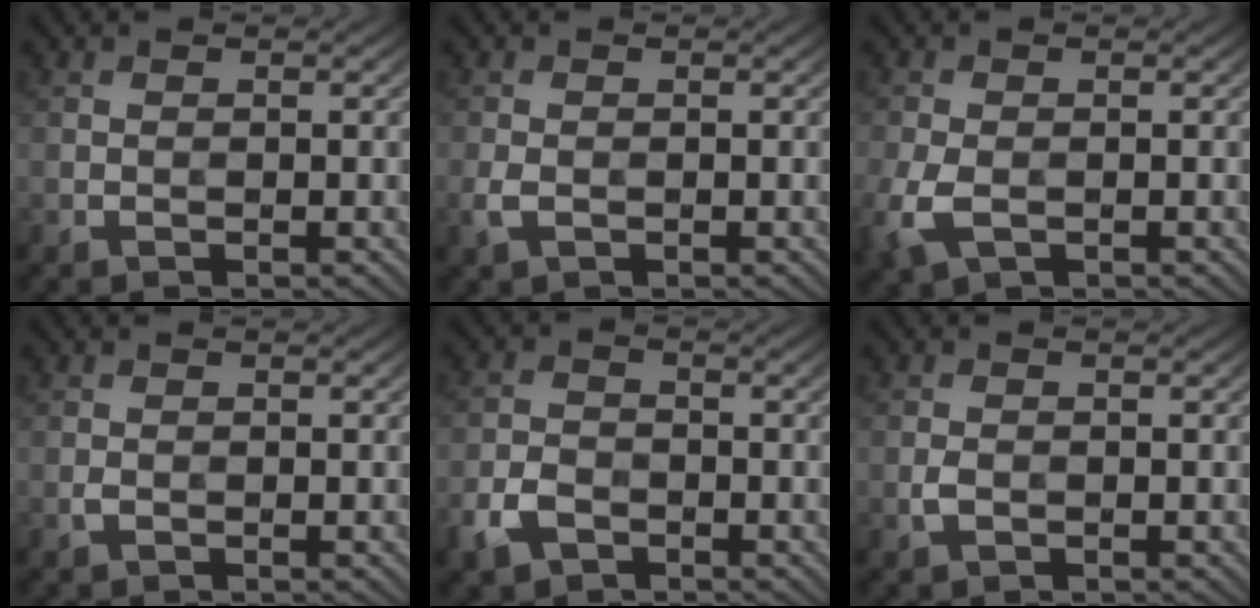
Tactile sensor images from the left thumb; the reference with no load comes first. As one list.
[{"total": 1.9, "force": [-0.7, 1.2, 1.3], "torque": [-0.038, -0.005, -0.013]}, {"total": 4.8, "force": [-1.8, 2.9, 3.4], "torque": [-0.096, -0.011, -0.039]}, {"total": 0.6, "force": [-0.2, 0.4, 0.4], "torque": [-0.011, -0.001, -0.004]}, {"total": 4.1, "force": [-2.3, 2.7, 2.0], "torque": [-0.049, -0.007, -0.054]}, {"total": 1.3, "force": [-0.4, 0.8, 0.9], "torque": [-0.023, 0.000, -0.009]}]